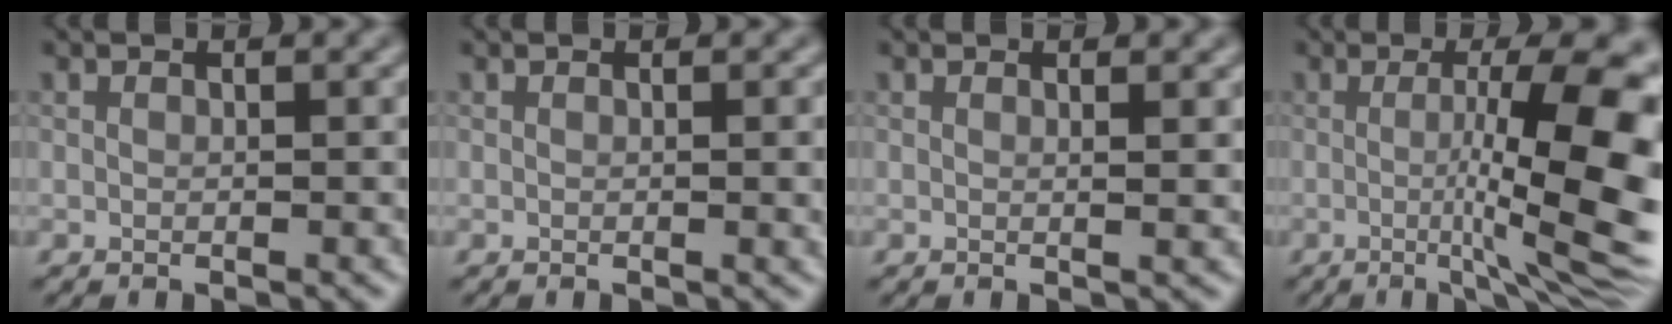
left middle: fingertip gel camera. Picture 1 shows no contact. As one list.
[{"total": 1.4, "force": [0.1, 0.3, 1.4], "torque": [-0.014, 0.000, -0.001]}, {"total": 1.3, "force": [0.5, 0.4, 1.1], "torque": [-0.010, 0.000, 0.003]}, {"total": 12.9, "force": [-0.5, 3.3, 12.5], "torque": [-0.158, -0.007, -0.007]}]